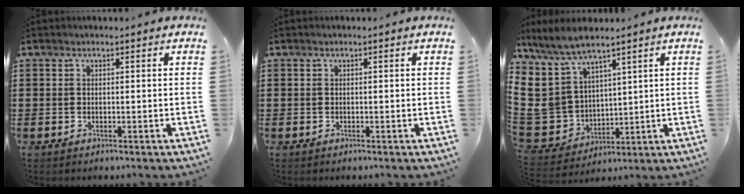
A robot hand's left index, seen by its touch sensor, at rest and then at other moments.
{"total": 0.0}
{"total": 9.8, "force": [5.6, 7.0, 4.0], "torque": [-0.144, -0.033, 0.110]}